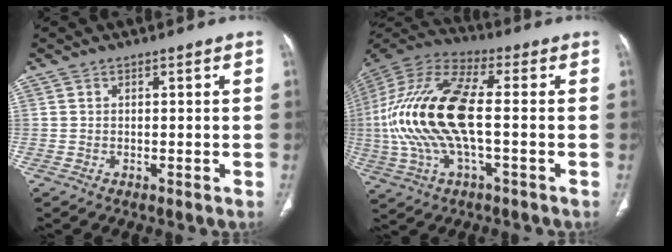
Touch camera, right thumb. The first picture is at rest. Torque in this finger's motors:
{"motor_torque": [1.21, 3.79, 2.67, -0.10, 0.70]}